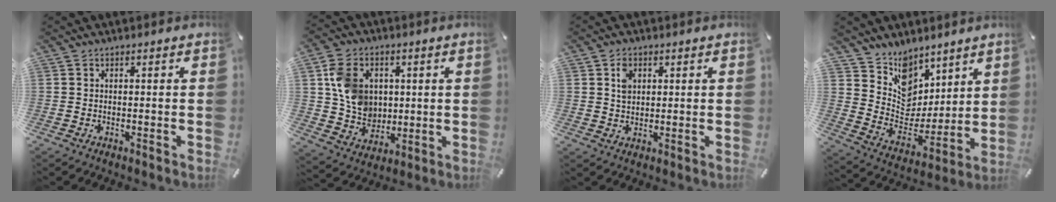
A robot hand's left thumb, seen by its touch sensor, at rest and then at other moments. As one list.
[{"total": 11.0, "force": [2.4, 9.5, 5.0], "torque": [-0.098, 0.007, 0.052]}, {"total": 3.5, "force": [1.2, 2.8, 1.8], "torque": [-0.027, 0.000, 0.018]}, {"total": 9.5, "force": [6.0, 7.3, 0.2], "torque": [-0.022, -0.082, 0.120]}]